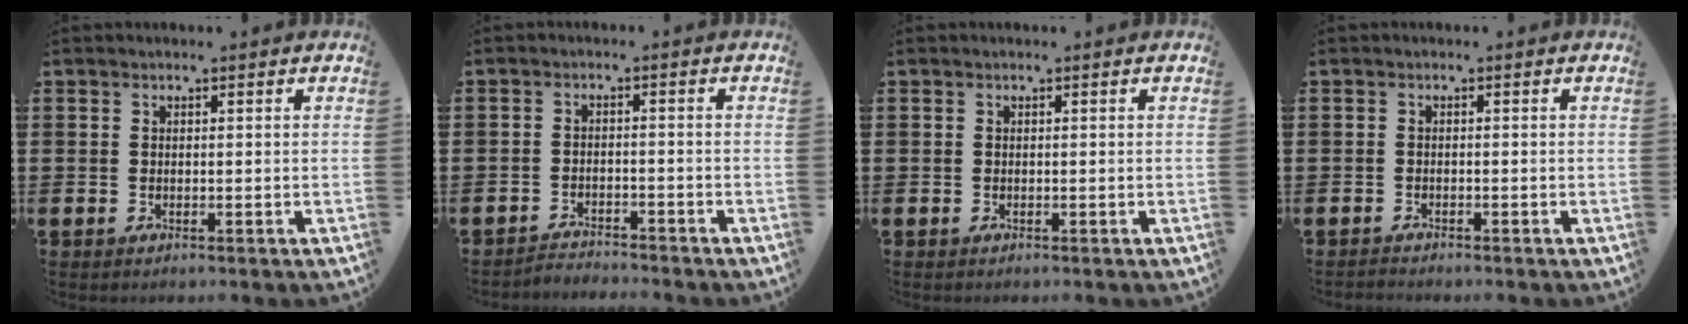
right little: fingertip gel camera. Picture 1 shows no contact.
{"total": 2.2, "force": [-2.2, 0.0, -0.3], "torque": [-0.002, 0.002, -0.049]}
{"total": 0.0}
{"total": 0.7, "force": [-0.7, 0.0, 0.0], "torque": [-0.002, -0.002, -0.015]}